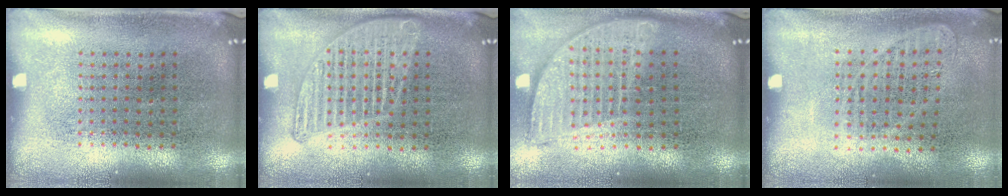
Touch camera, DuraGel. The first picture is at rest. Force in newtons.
{"total": 1.3, "press": 1.3, "slide": 0.1}
{"total": 1.8, "press": 1.5, "slide": 1.0}
{"total": 0.9, "press": 0.8, "slide": 0.4}